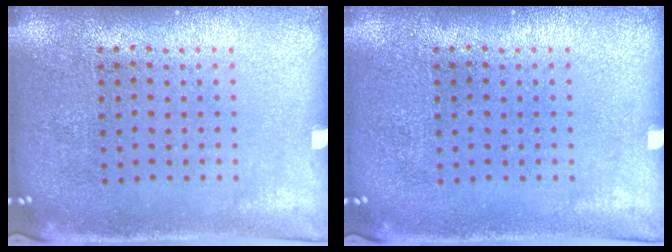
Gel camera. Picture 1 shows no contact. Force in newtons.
{"total": 0.0}